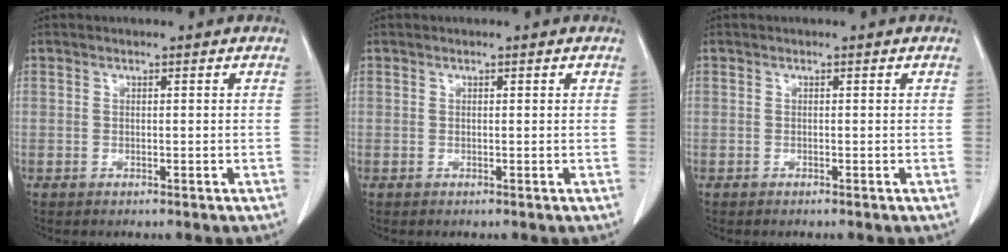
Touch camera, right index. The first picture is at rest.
{"total": 0.0}
{"total": 0.0}